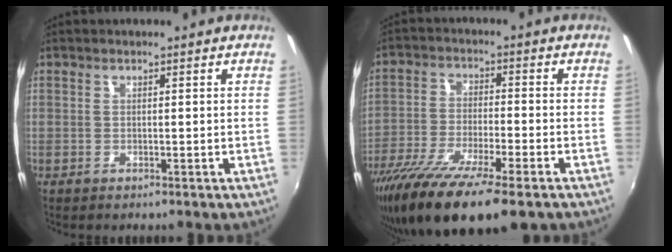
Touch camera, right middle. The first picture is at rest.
{"total": 17.3, "force": [-12.4, 3.3, 11.7], "torque": [-0.233, -0.055, -0.218]}